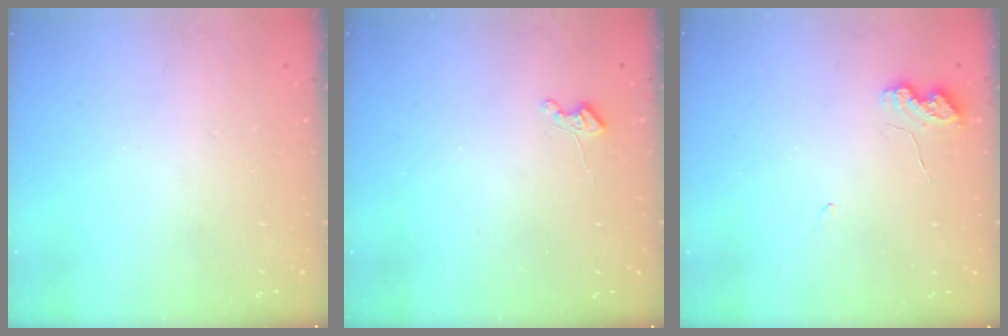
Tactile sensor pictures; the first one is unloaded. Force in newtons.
{"total": 3.6, "press": 3.5, "slide": 0.6}
{"total": 5.4, "press": 5.4, "slide": 0.9}